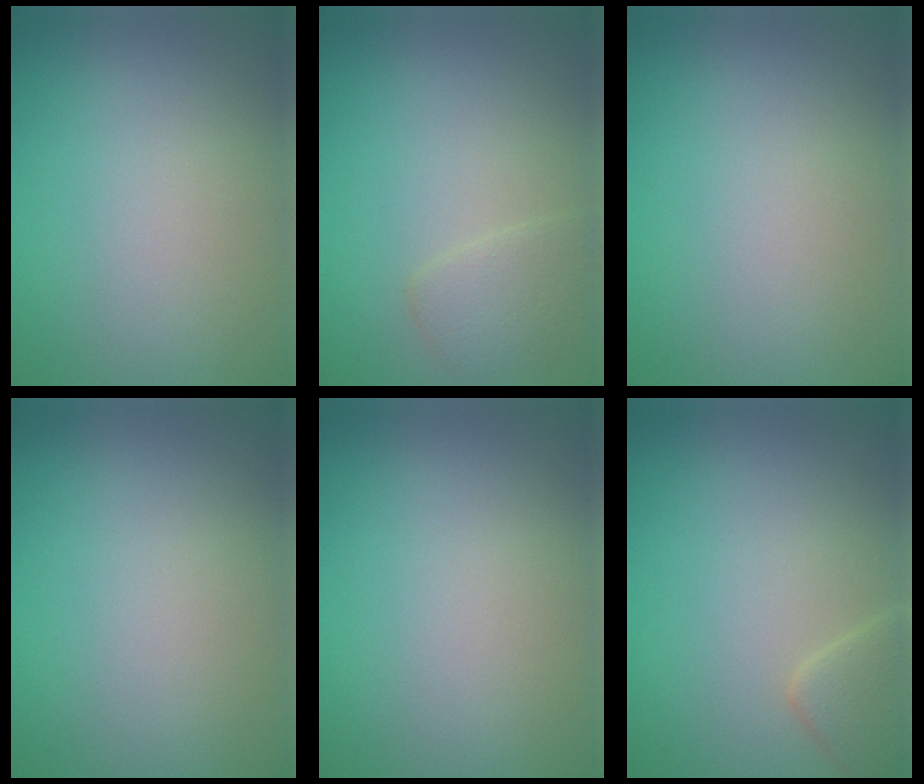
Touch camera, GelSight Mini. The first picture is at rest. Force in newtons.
{"total": 2.1, "press": 2.1, "slide": 0.2}
{"total": 0.0}
{"total": 0.0}
{"total": 0.0}
{"total": 2.3, "press": 2.3, "slide": 0.2}